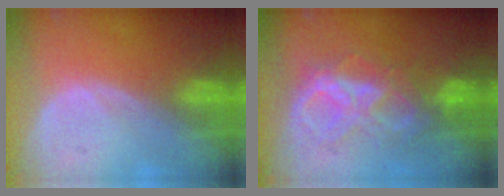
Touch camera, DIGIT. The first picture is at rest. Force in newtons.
{"total": 7.7, "press": 7.7, "slide": 0.5}